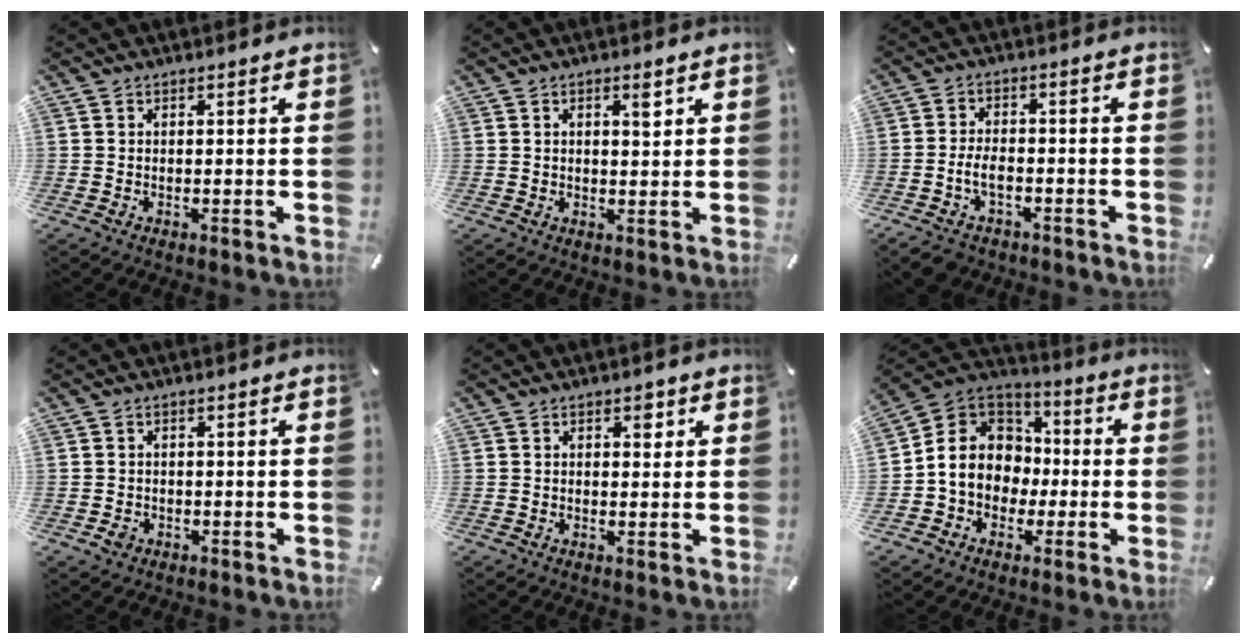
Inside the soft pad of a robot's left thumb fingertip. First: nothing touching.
{"total": 3.6, "force": [1.6, 1.5, 2.8], "torque": [-0.036, -0.006, 0.020]}
{"total": 5.6, "force": [-2.5, 3.4, 3.6], "torque": [-0.079, 0.012, -0.050]}
{"total": 2.2, "force": [-0.8, 1.8, 1.0], "torque": [-0.018, 0.005, -0.016]}
{"total": 3.0, "force": [1.0, 1.9, 2.1], "torque": [-0.013, -0.006, 0.008]}
{"total": 12.7, "force": [-2.2, 11.4, 5.2], "torque": [-0.123, 0.017, -0.038]}